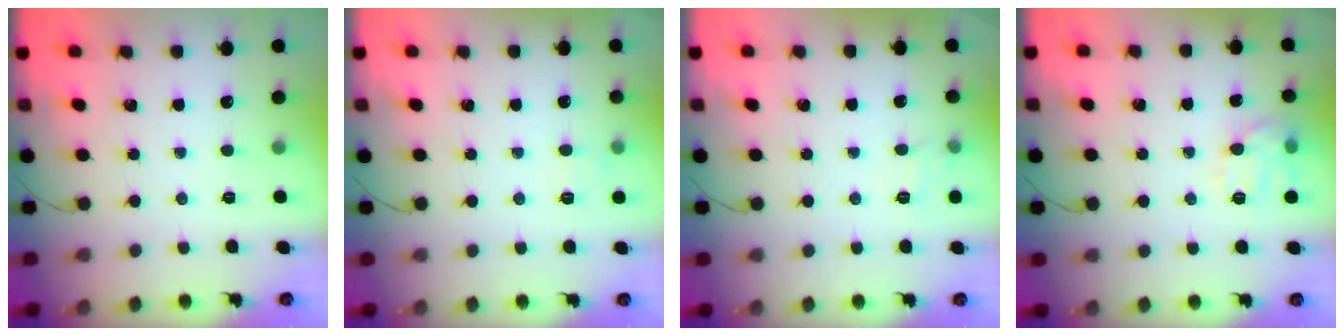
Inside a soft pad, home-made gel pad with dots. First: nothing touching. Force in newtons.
{"total": 5.5, "press": 5.3, "slide": 1.6}
{"total": 7.2, "press": 7.0, "slide": 1.9}
{"total": 10.8, "press": 10.8, "slide": 0.4}